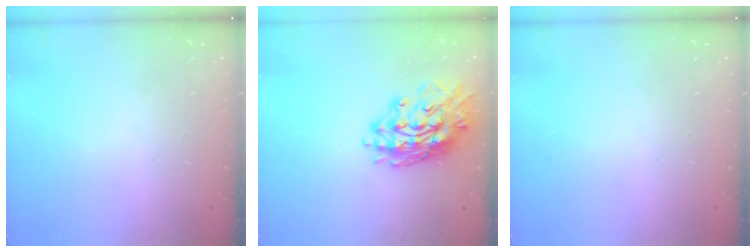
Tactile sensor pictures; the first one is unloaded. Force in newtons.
{"total": 16.9, "press": 16.8, "slide": 1.2}
{"total": 0.0}